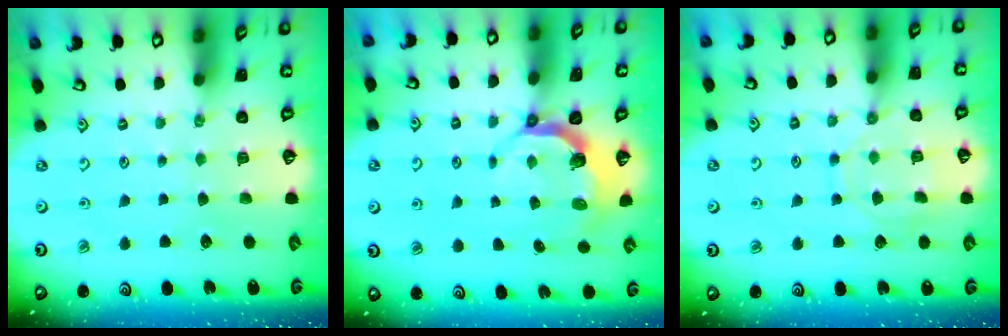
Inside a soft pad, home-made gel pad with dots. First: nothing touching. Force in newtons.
{"total": 4.3, "press": 2.9, "slide": 3.2}
{"total": 10.1, "press": 10.1, "slide": 0.7}